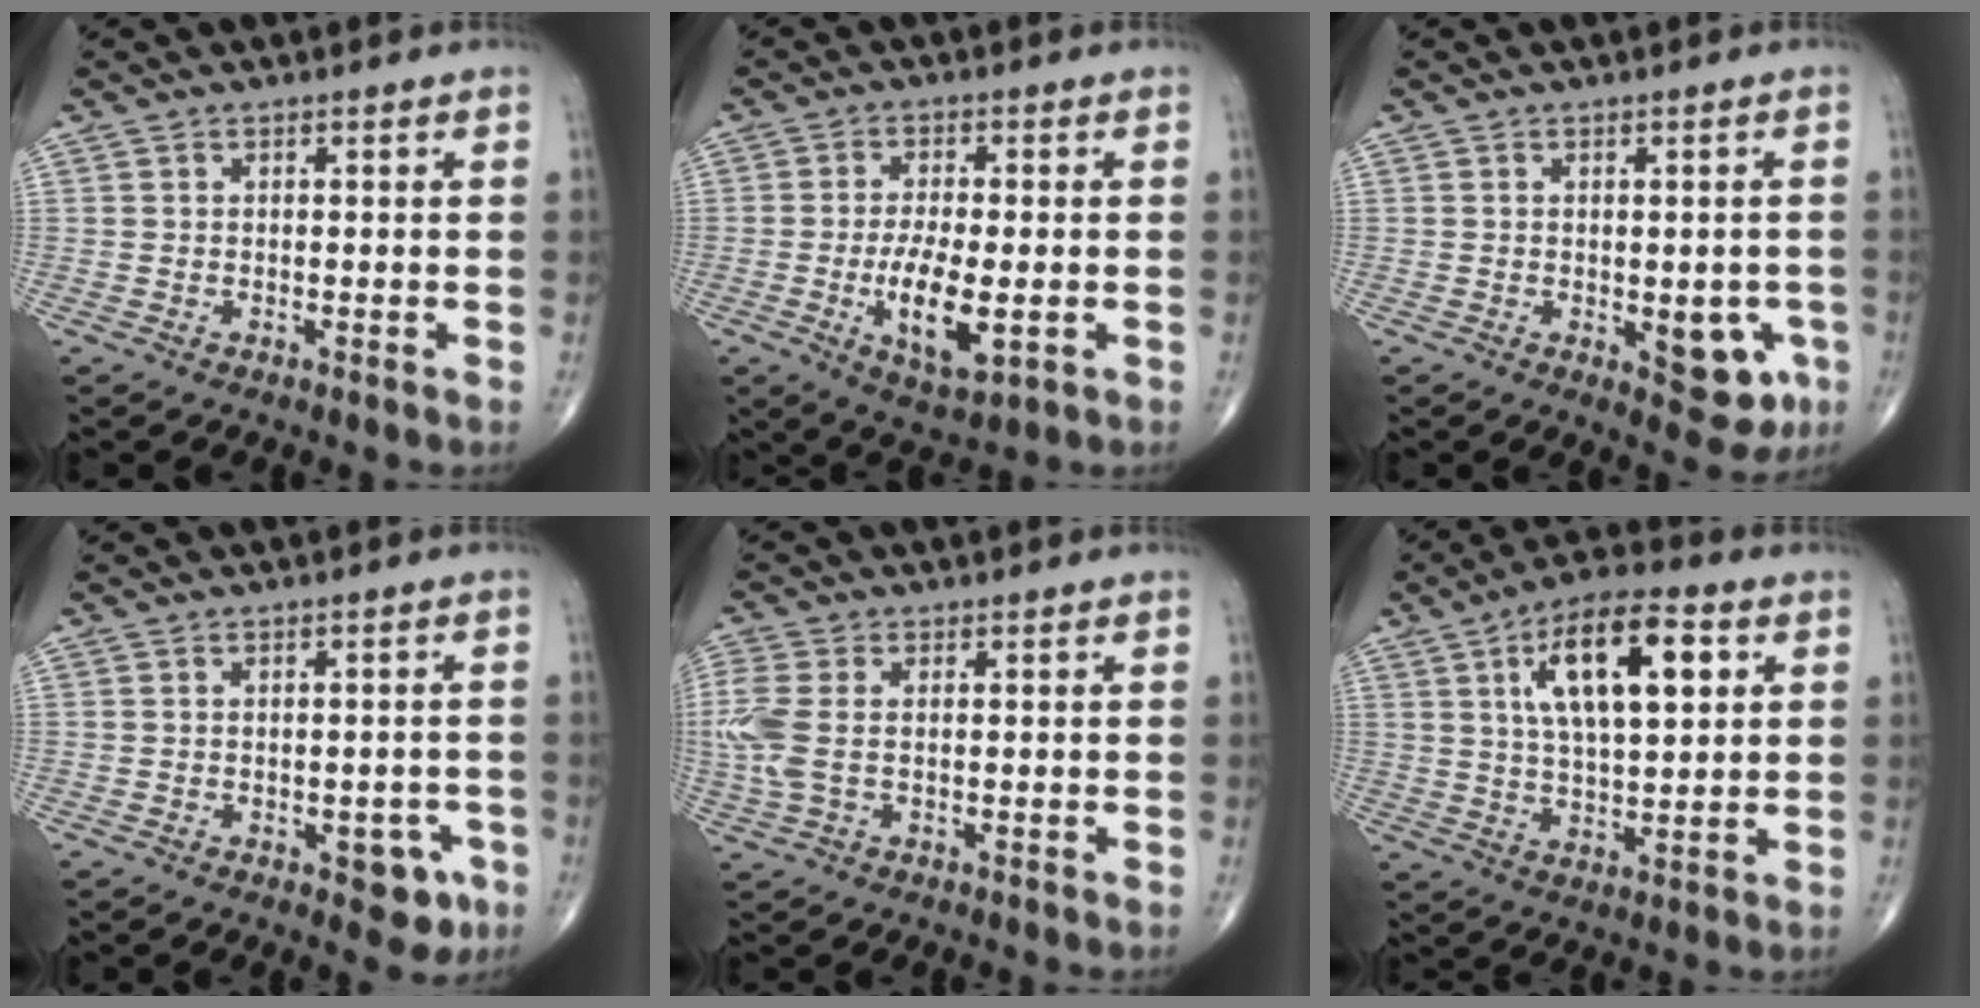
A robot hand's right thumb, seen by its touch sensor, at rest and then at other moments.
{"total": 9.7, "force": [-2.1, 3.7, 8.6], "torque": [-0.152, -0.009, -0.031]}
{"total": 7.8, "force": [-2.1, 3.9, 6.4], "torque": [-0.046, -0.001, -0.016]}
{"total": 5.2, "force": [-2.3, 2.8, 3.7], "torque": [-0.017, 0.009, -0.023]}
{"total": 6.6, "force": [0.0, 3.8, 5.4], "torque": [-0.163, 0.003, -0.001]}
{"total": 15.4, "force": [5.0, 6.3, 13.2], "torque": [-0.208, -0.001, 0.080]}